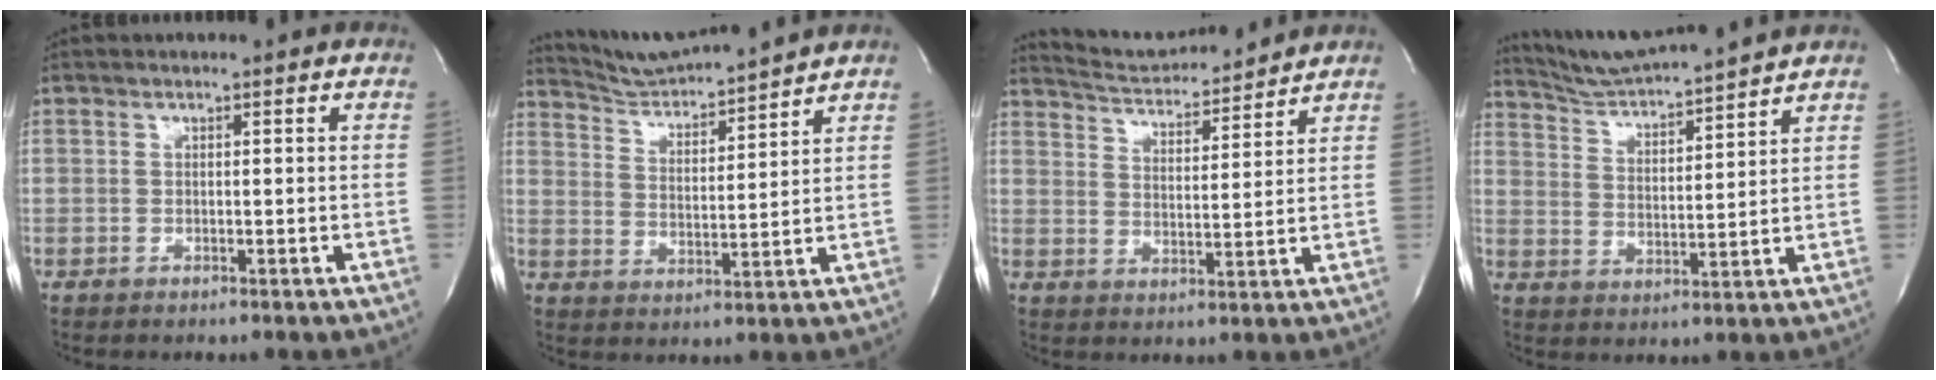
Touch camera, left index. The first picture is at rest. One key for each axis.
{"total": 8.8, "fx": 8.6, "fy": -1.0, "fz": 1.8, "tx": -0.042, "ty": 0.001, "tz": 0.156}
{"total": 9.7, "fx": 9.5, "fy": 0.8, "fz": 2.0, "tx": -0.037, "ty": 0.003, "tz": 0.153}
{"total": 10.8, "fx": 10.3, "fy": -0.8, "fz": 3.3, "tx": -0.064, "ty": 0.004, "tz": 0.175}